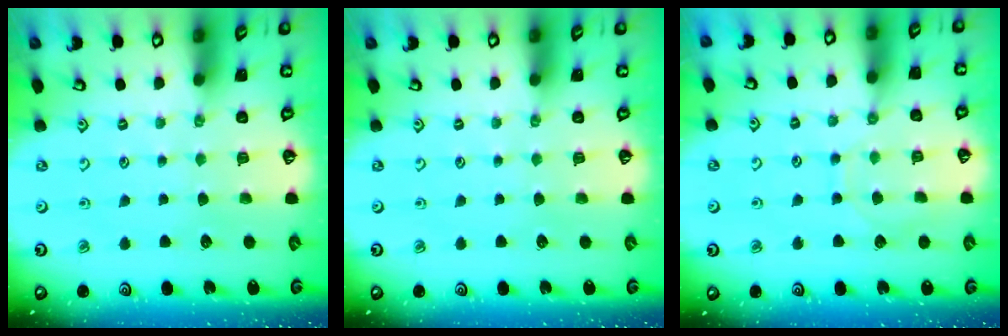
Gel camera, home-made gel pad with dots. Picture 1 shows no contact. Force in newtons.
{"total": 0.0}
{"total": 6.9, "press": 6.8, "slide": 0.7}